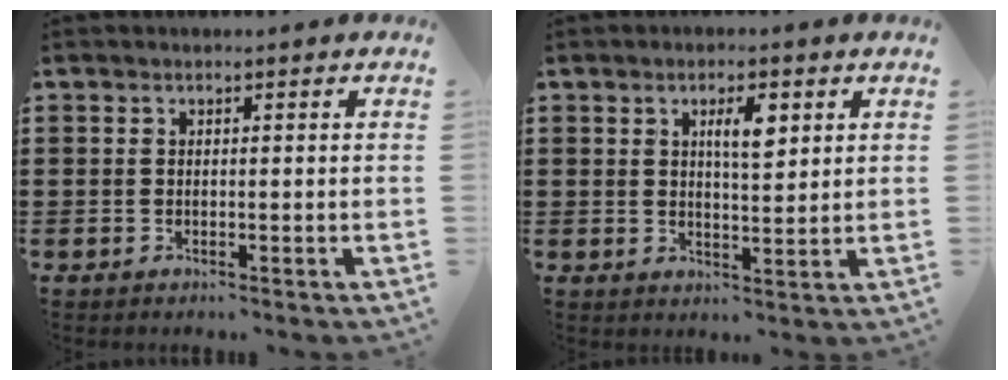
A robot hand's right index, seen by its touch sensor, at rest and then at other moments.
{"total": 4.3, "force": [1.7, 1.3, 3.7], "torque": [-0.069, 0.006, 0.025]}